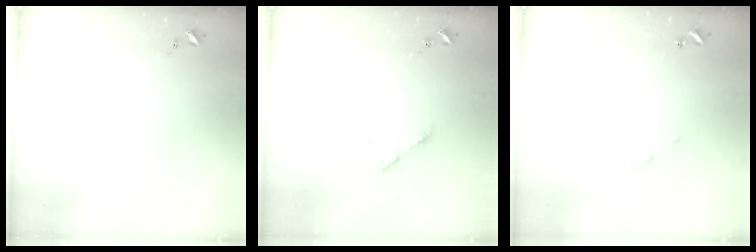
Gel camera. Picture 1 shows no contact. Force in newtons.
{"total": 4.0, "press": 3.9, "slide": 0.5}
{"total": 2.6, "press": 2.6, "slide": 0.2}